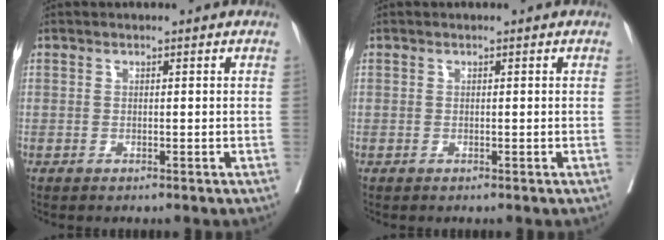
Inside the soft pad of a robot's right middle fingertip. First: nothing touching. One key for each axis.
{"total": 0.0}